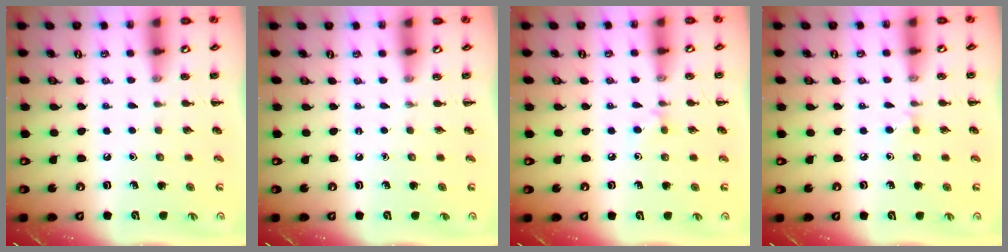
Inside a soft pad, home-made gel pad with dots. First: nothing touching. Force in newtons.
{"total": 0.0}
{"total": 4.8, "press": 4.5, "slide": 1.5}
{"total": 3.9, "press": 3.8, "slide": 1.1}